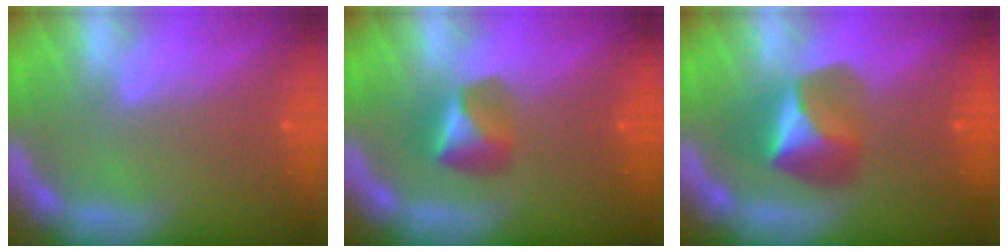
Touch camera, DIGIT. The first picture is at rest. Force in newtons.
{"total": 2.9}
{"total": 4.4}